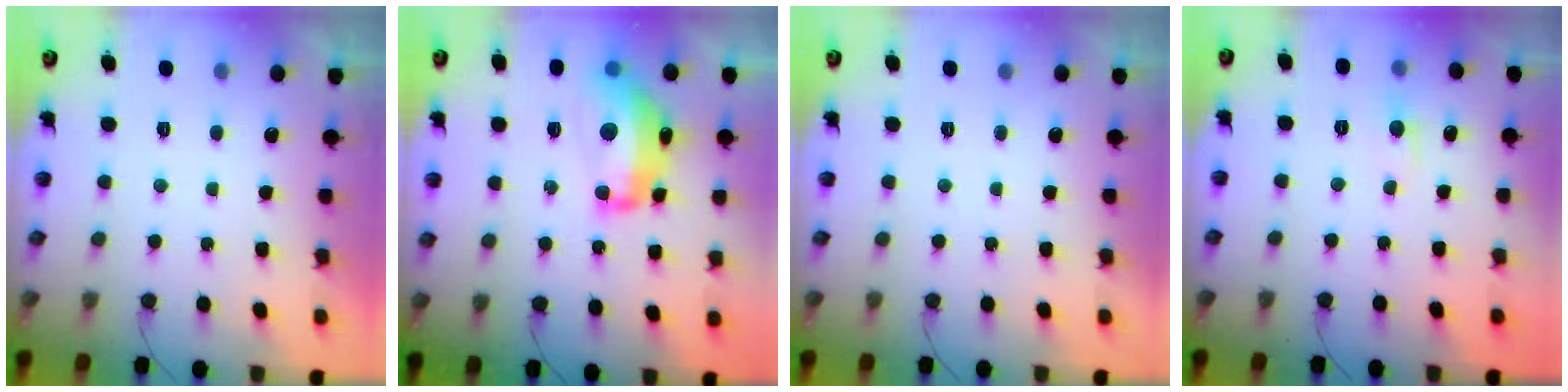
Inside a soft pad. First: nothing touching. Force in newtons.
{"total": 14.7, "press": 14.6, "slide": 1.3}
{"total": 0.0}
{"total": 3.7, "press": 3.7, "slide": 0.3}